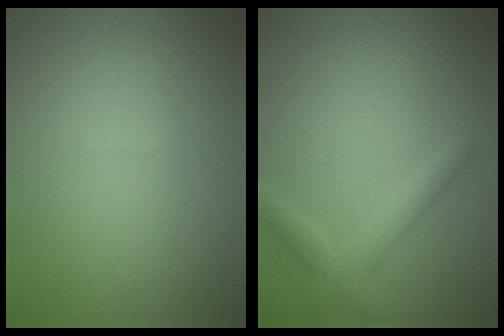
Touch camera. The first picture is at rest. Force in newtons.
{"total": 2.5, "press": 2.5, "slide": 0.1}